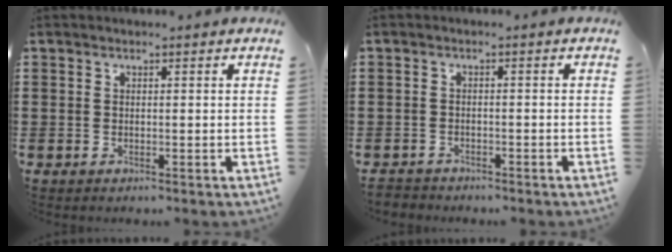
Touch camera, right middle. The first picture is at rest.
{"total": 1.7, "force": [-1.7, 0.4, -0.2], "torque": [-0.001, 0.001, -0.039]}